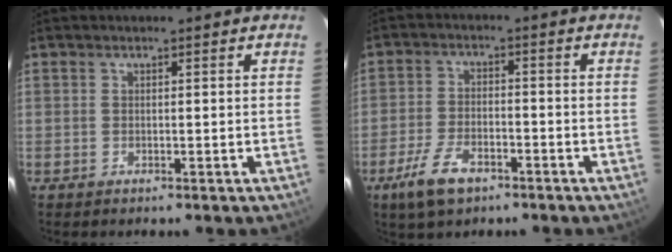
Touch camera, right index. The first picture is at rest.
{"total": 8.5, "force": [-5.3, 3.9, 5.4], "torque": [-0.134, -0.008, -0.098]}